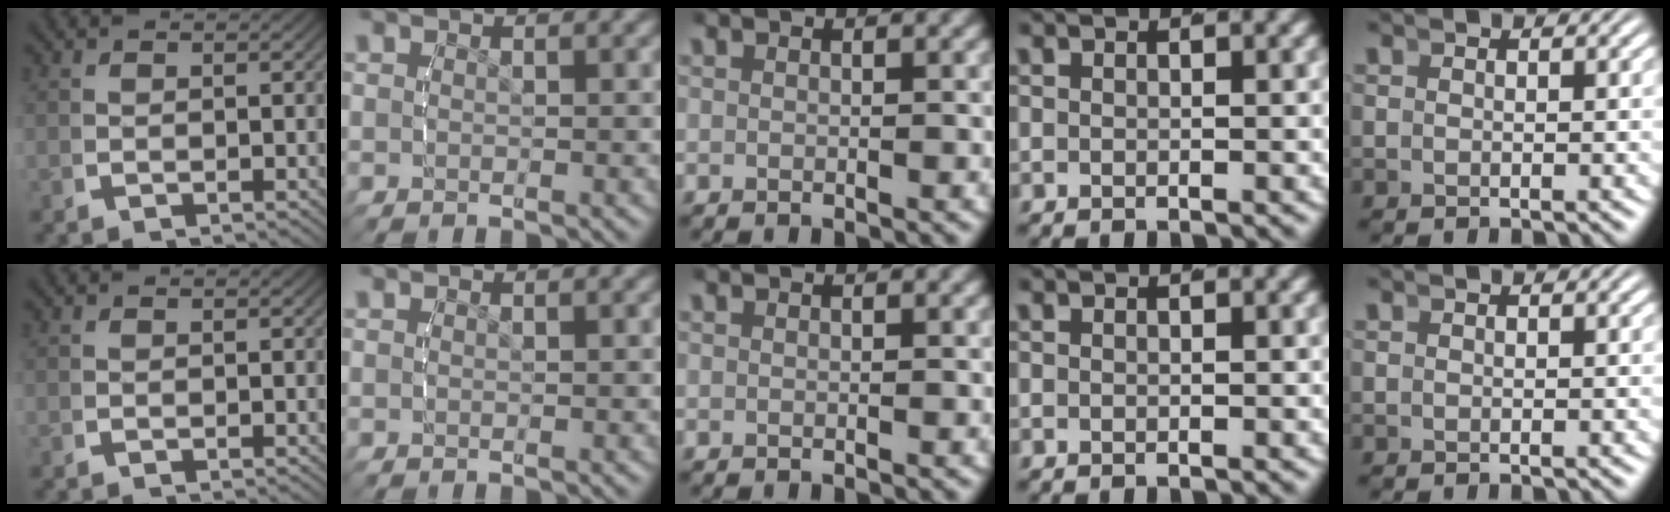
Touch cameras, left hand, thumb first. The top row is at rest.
{}